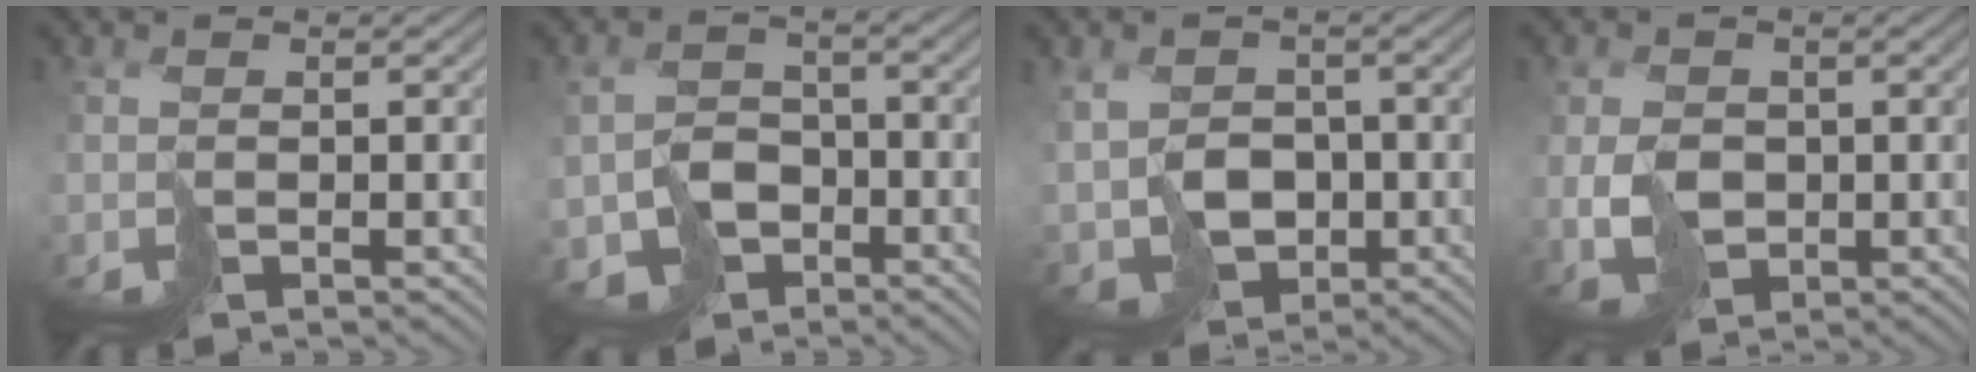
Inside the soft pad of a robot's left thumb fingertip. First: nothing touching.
{"total": 4.2, "force": [-1.9, 3.7, 0.5], "torque": [-0.008, -0.005, -0.033]}
{"total": 4.9, "force": [-0.2, 4.6, 1.8], "torque": [-0.039, -0.011, -0.001]}
{"total": 3.8, "force": [0.0, 3.3, 1.9], "torque": [-0.051, -0.010, 0.007]}